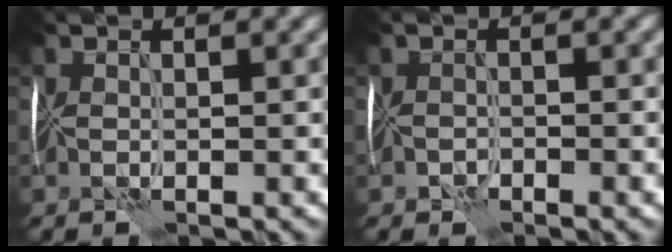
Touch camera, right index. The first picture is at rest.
{"total": 1.1, "force": [-0.8, 0.6, 0.6], "torque": [-0.011, 0.001, -0.015]}